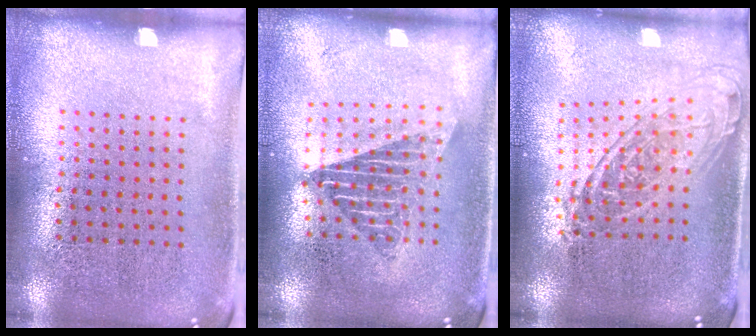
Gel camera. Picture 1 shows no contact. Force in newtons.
{"total": 1.6, "press": 1.4, "slide": 0.9}
{"total": 1.7, "press": 1.3, "slide": 1.1}